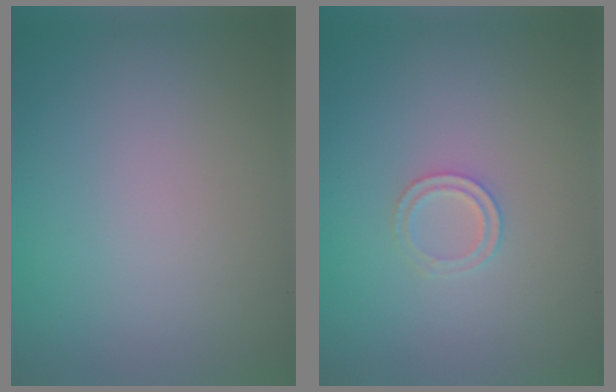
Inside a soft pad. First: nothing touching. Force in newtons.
{"total": 1.4, "press": 1.4, "slide": 0.3}